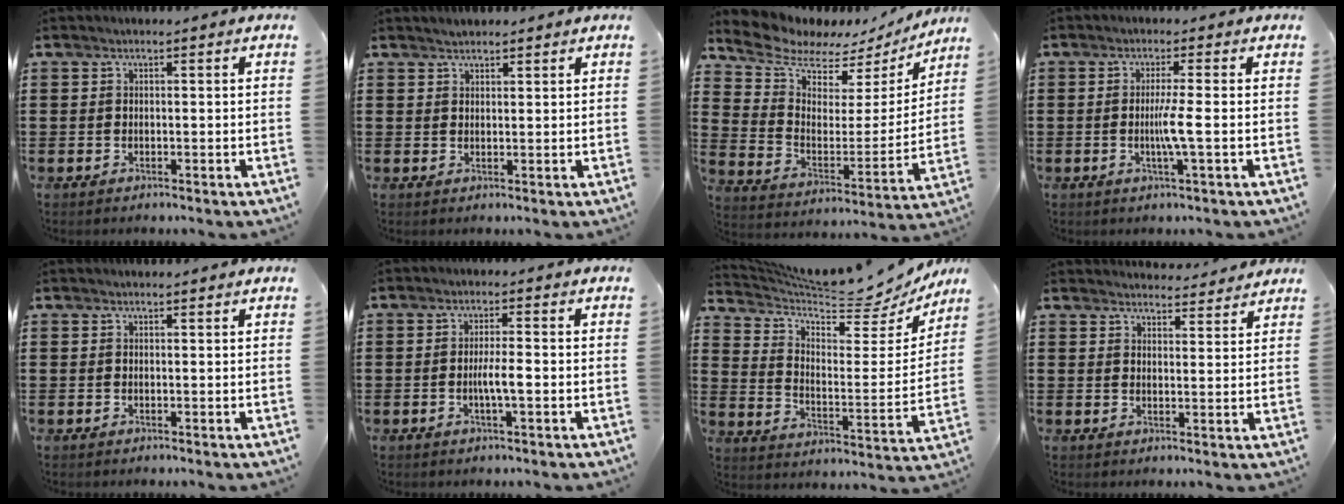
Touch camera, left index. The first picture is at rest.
{"total": 1.4, "force": [1.4, 0.2, 0.1], "torque": [-0.004, 0.003, 0.026]}
{"total": 7.3, "force": [6.6, 2.8, 1.3], "torque": [-0.071, -0.047, 0.115]}
{"total": 3.9, "force": [-0.5, -0.5, 3.9], "torque": [-0.069, -0.007, -0.014]}
{"total": 0.7, "force": [0.6, 0.0, 0.2], "torque": [-0.005, -0.001, 0.013]}
{"total": 3.3, "force": [-0.6, 0.4, 3.3], "torque": [-0.064, -0.003, -0.015]}
{"total": 7.8, "force": [7.3, 1.3, 2.5], "torque": [-0.070, -0.062, 0.120]}
{"total": 3.6, "force": [3.6, 0.2, 0.2], "torque": [-0.005, -0.021, 0.064]}